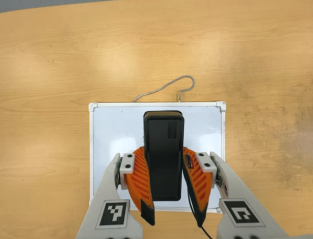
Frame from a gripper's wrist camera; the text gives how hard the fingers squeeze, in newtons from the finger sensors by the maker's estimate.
{"total": 10.2, "left": 8.5, "right": 11.9}